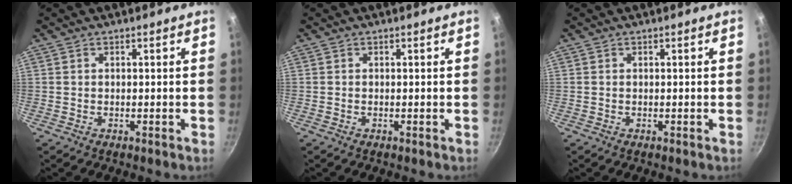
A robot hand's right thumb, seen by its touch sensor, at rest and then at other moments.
{"total": 0.0}
{"total": 0.0}